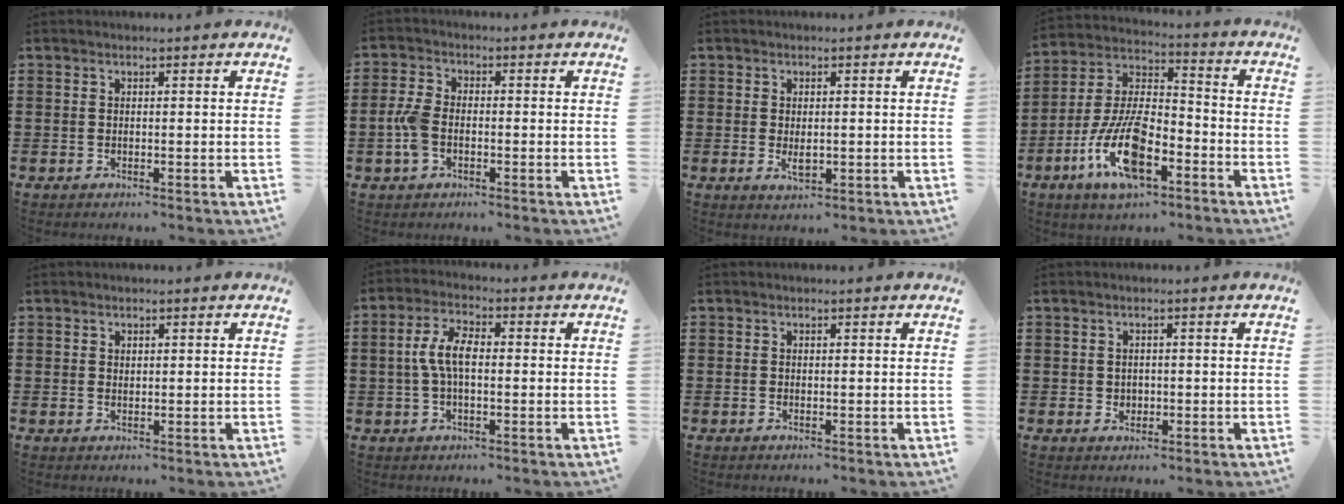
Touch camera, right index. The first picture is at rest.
{"total": 4.7, "force": [-1.1, 2.6, 3.8], "torque": [-0.096, -0.004, -0.027]}
{"total": 2.1, "force": [-0.2, 0.9, 1.8], "torque": [-0.034, 0.001, -0.003]}
{"total": 13.4, "force": [-6.7, 5.4, 10.2], "torque": [-0.226, 0.004, -0.128]}
{"total": 0.8, "force": [0.6, 0.5, 0.0], "torque": [-0.001, 0.003, 0.011]}
{"total": 6.0, "force": [-0.1, 2.6, 5.4], "torque": [-0.120, 0.001, -0.009]}
{"total": 0.0}
{"total": 1.2, "force": [0.0, 1.2, 0.2], "torque": [-0.008, 0.008, -0.002]}